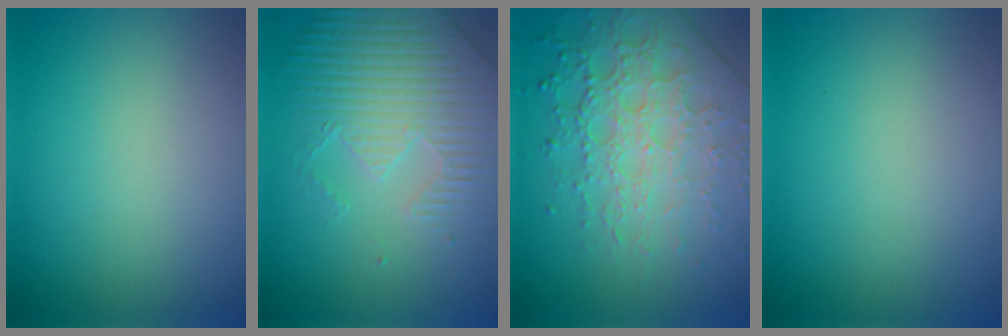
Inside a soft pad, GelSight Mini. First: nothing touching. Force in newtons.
{"total": 4.4, "press": 4.3, "slide": 1.1}
{"total": 7.6, "press": 5.5, "slide": 5.3}
{"total": 0.0}